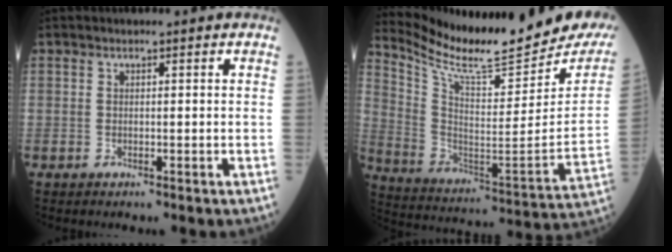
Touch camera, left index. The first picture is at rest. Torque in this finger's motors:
{"motor_torque": [0.98, -1.16, 0.00, 0.04]}